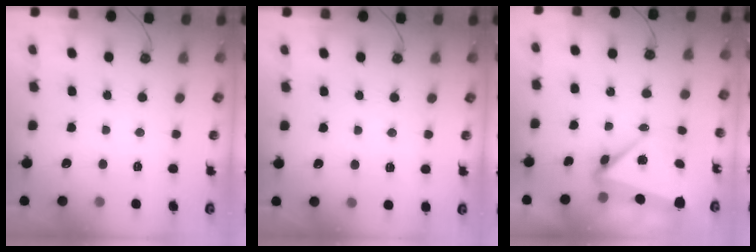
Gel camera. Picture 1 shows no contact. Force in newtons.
{"total": 3.1, "press": 2.9, "slide": 1.2}
{"total": 5.5, "press": 5.2, "slide": 1.7}